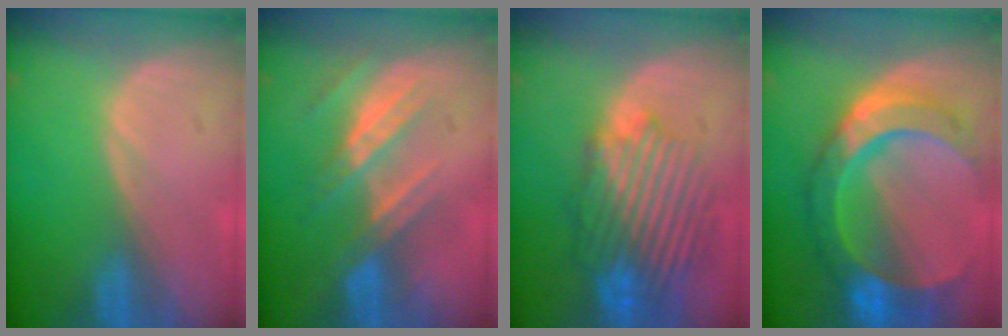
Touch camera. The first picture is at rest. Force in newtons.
{"total": 7.2, "press": 6.5, "slide": 3.1}
{"total": 10.2, "press": 9.7, "slide": 3.4}
{"total": 11.0, "press": 10.9, "slide": 1.1}